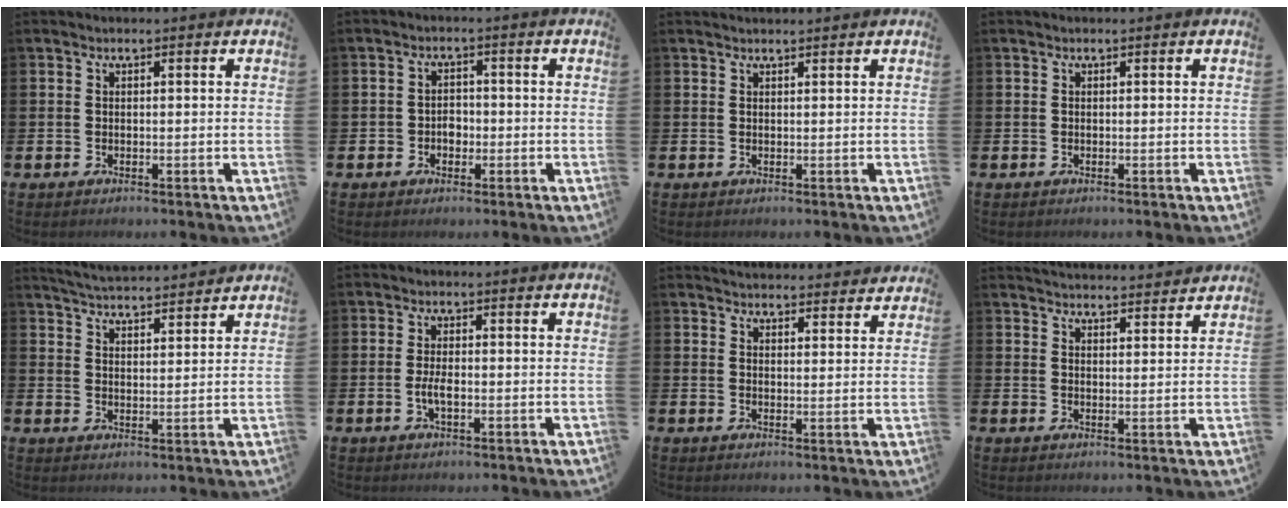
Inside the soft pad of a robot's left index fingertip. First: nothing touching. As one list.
[{"total": 2.2, "force": [-0.8, 1.9, 0.8], "torque": [-0.009, 0.002, -0.022]}, {"total": 0.6, "force": [0.6, -0.1, 0.0], "torque": [-0.001, -0.001, 0.013]}, {"total": 0.0}, {"total": 4.7, "force": [4.7, 0.1, 0.2], "torque": [-0.025, -0.028, 0.085]}, {"total": 2.4, "force": [-0.6, 0.9, 2.1], "torque": [-0.037, 0.000, -0.011]}, {"total": 3.9, "force": [3.9, 0.5, 0.1], "torque": [-0.002, -0.025, 0.070]}, {"total": 3.6, "force": [3.6, 0.2, 0.0], "torque": [-0.009, -0.022, 0.066]}]